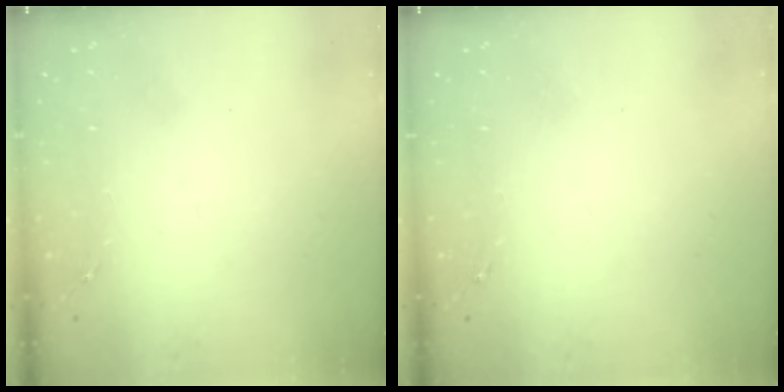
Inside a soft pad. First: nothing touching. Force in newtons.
{"total": 0.0}